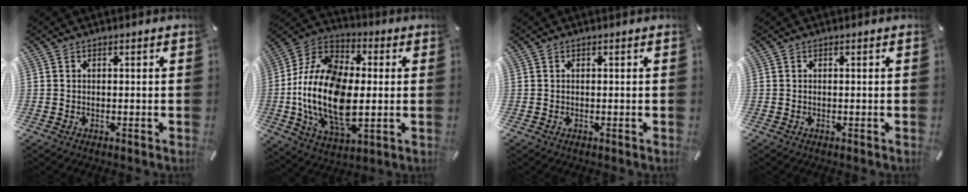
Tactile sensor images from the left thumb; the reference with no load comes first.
{"total": 20.4, "force": [-2.6, 12.7, 15.7], "torque": [-0.362, -0.003, -0.049]}
{"total": 0.0}
{"total": 0.0}